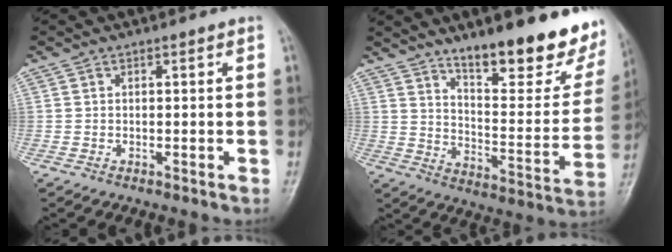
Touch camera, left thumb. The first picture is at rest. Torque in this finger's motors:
{"motor_torque": [0.73, 0.45, 1.47, -1.31, 0.06]}